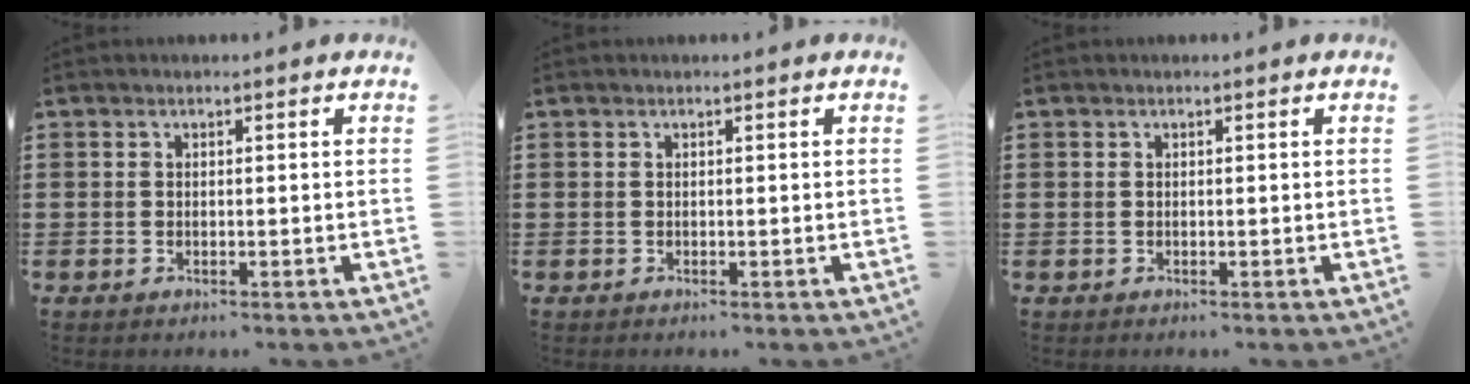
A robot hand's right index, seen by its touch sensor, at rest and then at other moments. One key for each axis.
{"total": 0.0}
{"total": 0.0}